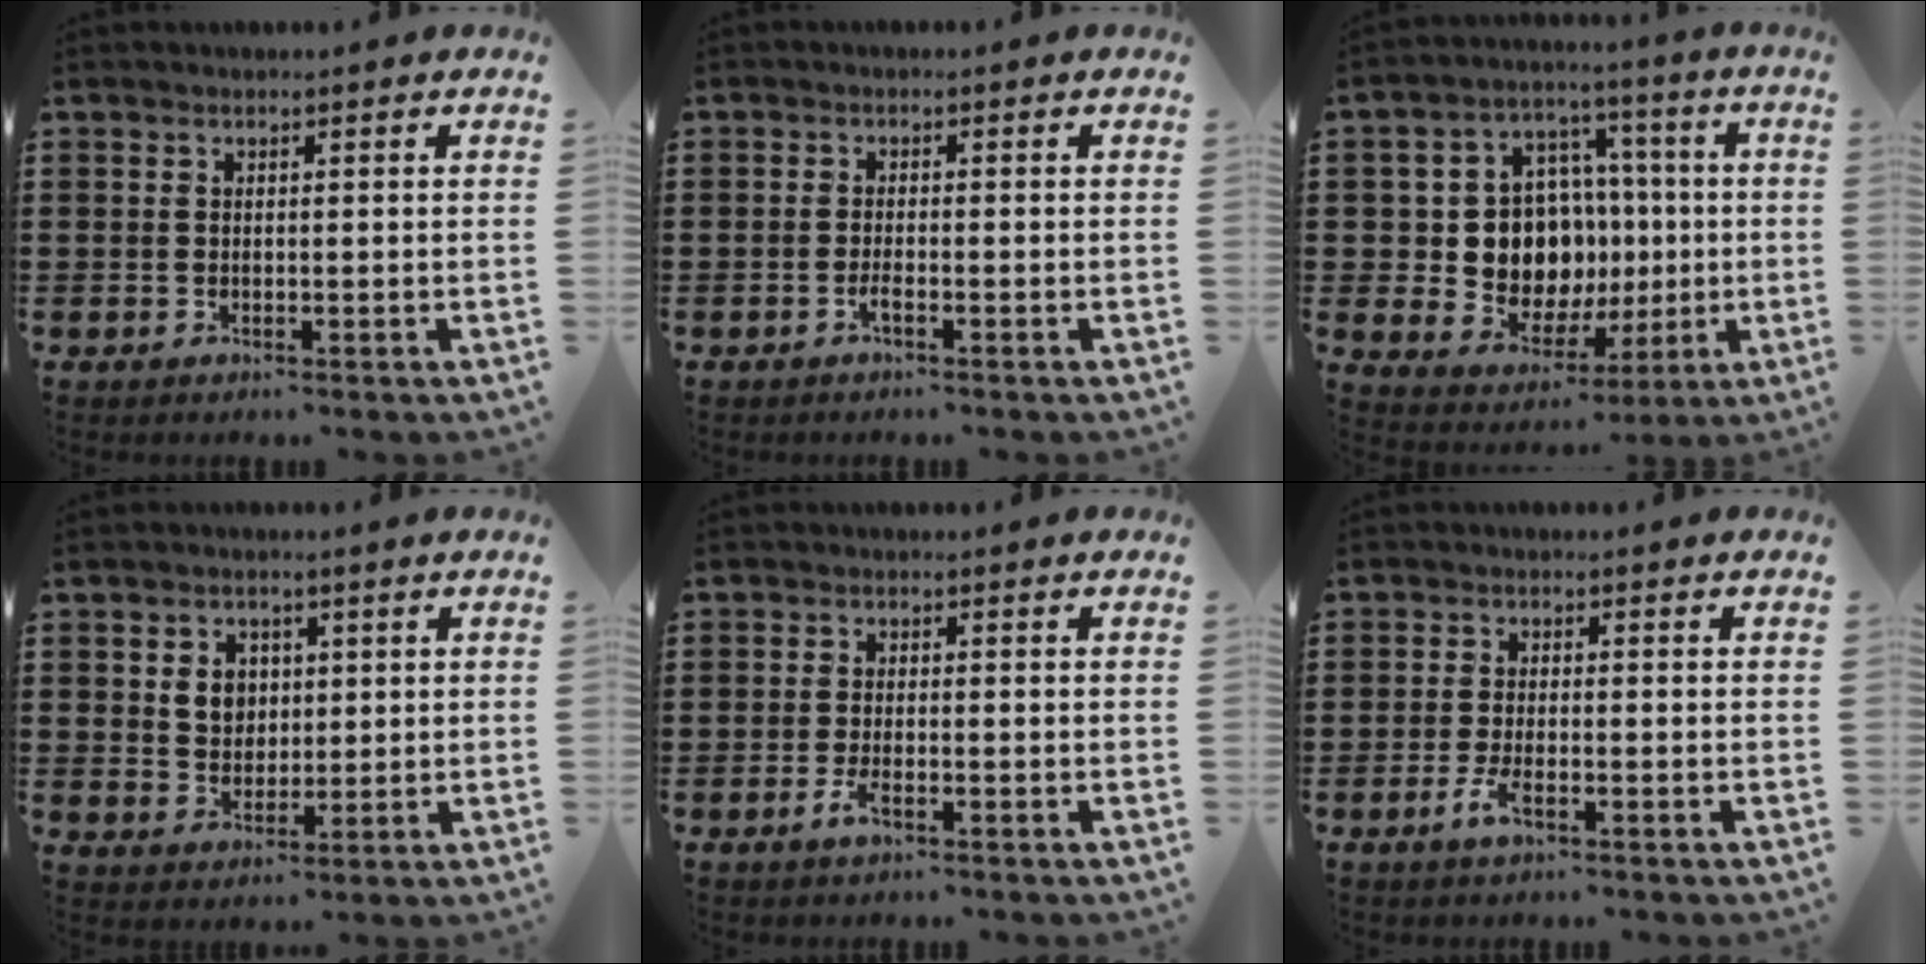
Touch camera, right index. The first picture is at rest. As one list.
[{"total": 1.4, "force": [-0.8, 0.2, 1.2], "torque": [-0.022, -0.004, -0.014]}, {"total": 11.4, "force": [0.4, 9.8, 5.8], "torque": [-0.122, 0.003, 0.017]}, {"total": 4.0, "force": [1.0, 3.4, 1.8], "torque": [-0.041, 0.009, 0.014]}, {"total": 2.4, "force": [-1.2, 0.6, 2.0], "torque": [-0.048, -0.007, -0.027]}, {"total": 3.1, "force": [-1.5, 0.8, 2.6], "torque": [-0.056, -0.005, -0.032]}]